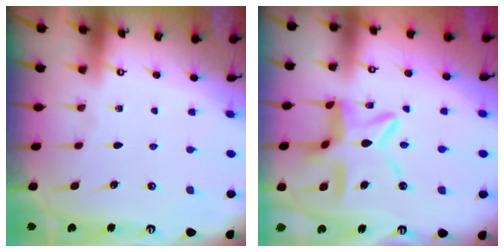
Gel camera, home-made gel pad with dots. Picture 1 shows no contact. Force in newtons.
{"total": 15.0, "press": 15.0, "slide": 1.3}